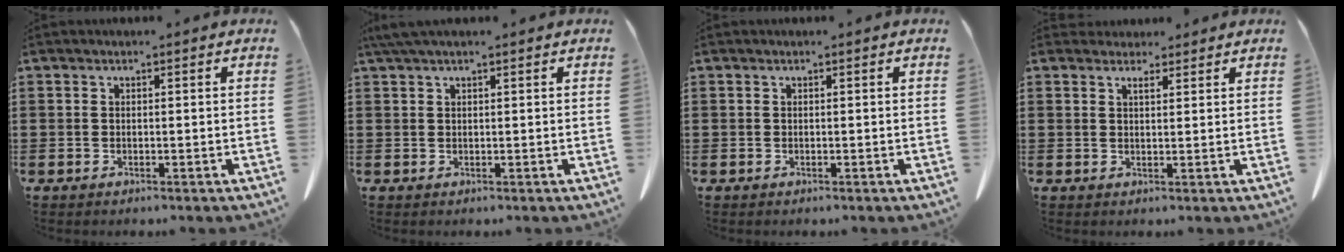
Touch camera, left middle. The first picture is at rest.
{"total": 1.9, "force": [1.3, 0.2, 1.4], "torque": [-0.029, 0.001, 0.025]}
{"total": 0.0}
{"total": 1.9, "force": [1.7, 0.7, 0.5], "torque": [-0.005, -0.002, 0.032]}